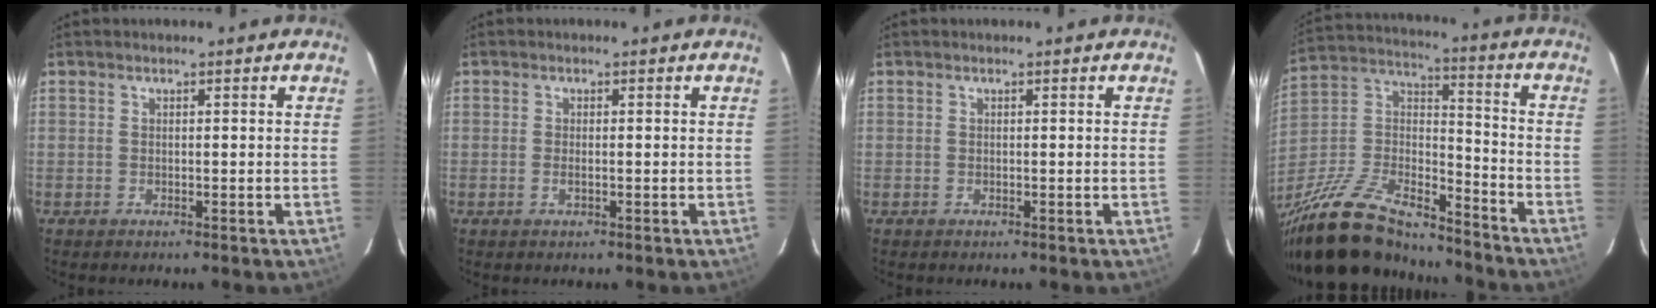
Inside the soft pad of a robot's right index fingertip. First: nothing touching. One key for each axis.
{"total": 1.2, "fx": -0.3, "fy": 0.3, "fz": 1.1, "tx": -0.024, "ty": 0.000, "tz": -0.006}
{"total": 0.0}
{"total": 23.4, "fx": -18.7, "fy": 8.0, "fz": 11.6, "tx": -0.245, "ty": 0.004, "tz": -0.323}